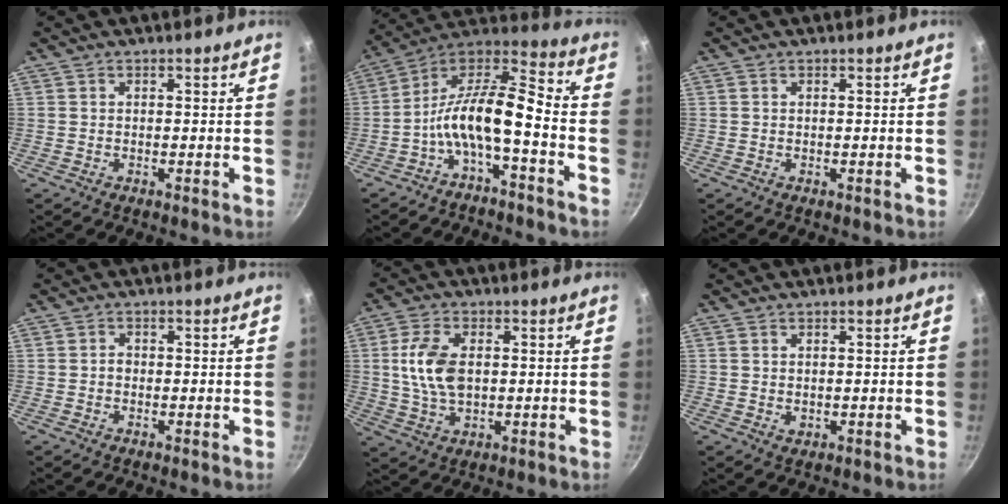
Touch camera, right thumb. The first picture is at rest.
{"total": 13.9, "force": [-5.0, 4.8, 12.1], "torque": [-0.233, 0.063, -0.103]}
{"total": 0.0}
{"total": 1.1, "force": [-0.2, 0.9, 0.6], "torque": [-0.008, 0.005, -0.005]}
{"total": 9.5, "force": [1.1, 5.6, 7.6], "torque": [-0.143, 0.001, 0.019]}
{"total": 0.9, "force": [0.4, 0.7, 0.5], "torque": [-0.005, -0.005, 0.006]}